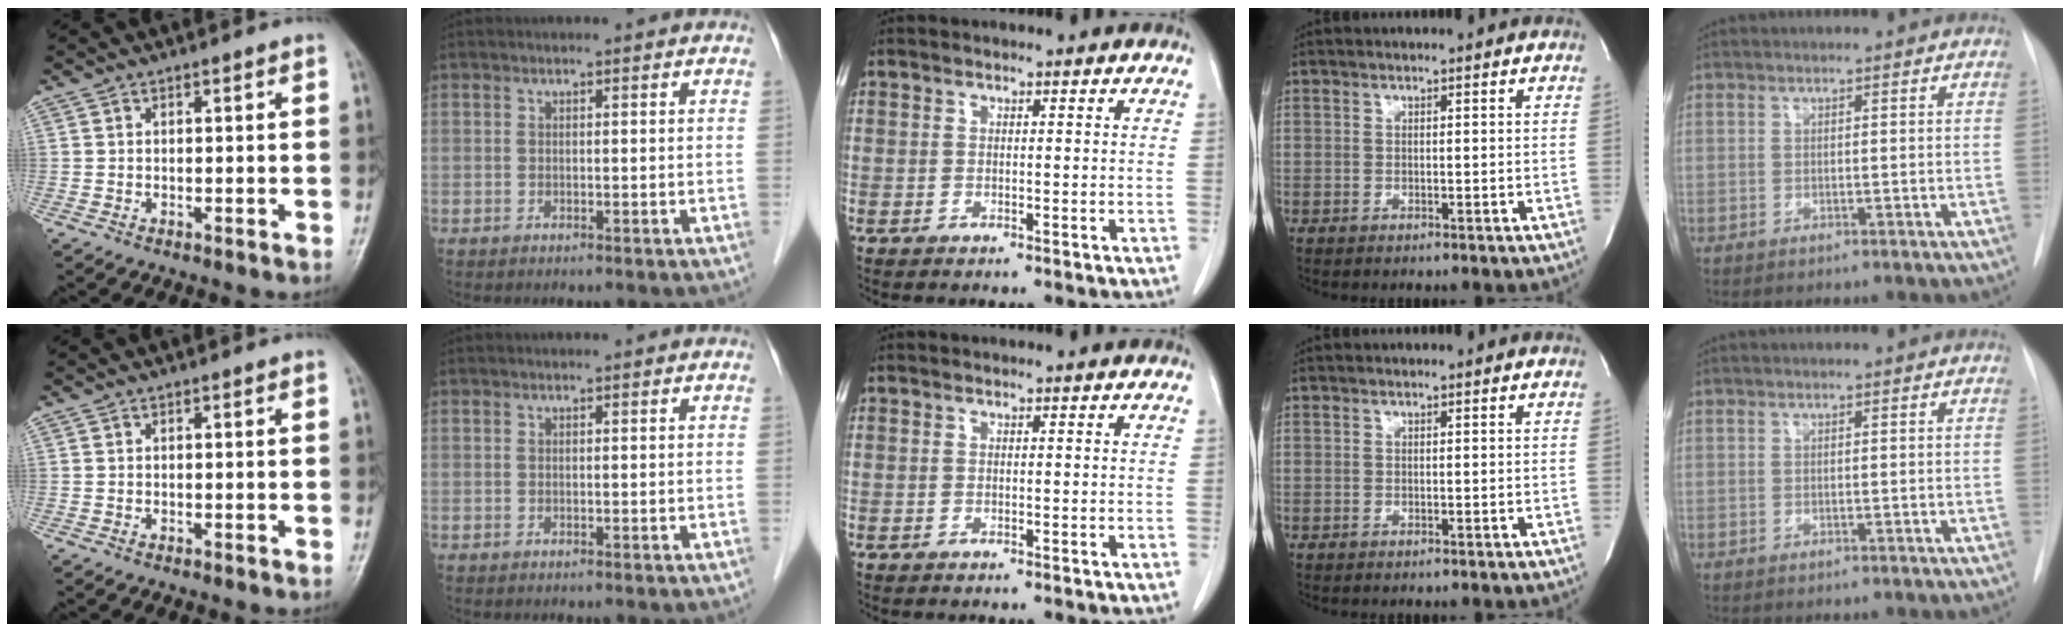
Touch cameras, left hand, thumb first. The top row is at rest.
{}